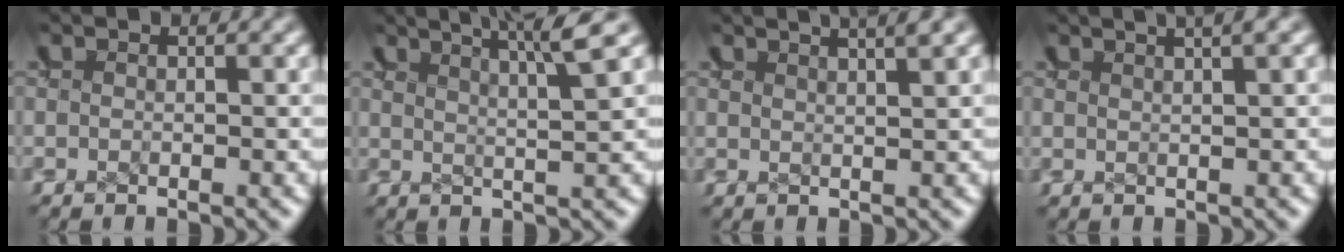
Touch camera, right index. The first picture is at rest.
{"total": 5.2, "force": [4.1, 0.3, 3.1], "torque": [-0.014, 0.016, 0.061]}
{"total": 3.0, "force": [2.5, 0.1, 1.6], "torque": [-0.017, 0.010, 0.042]}
{"total": 2.2, "force": [1.8, -0.2, 1.2], "torque": [-0.015, 0.010, 0.031]}